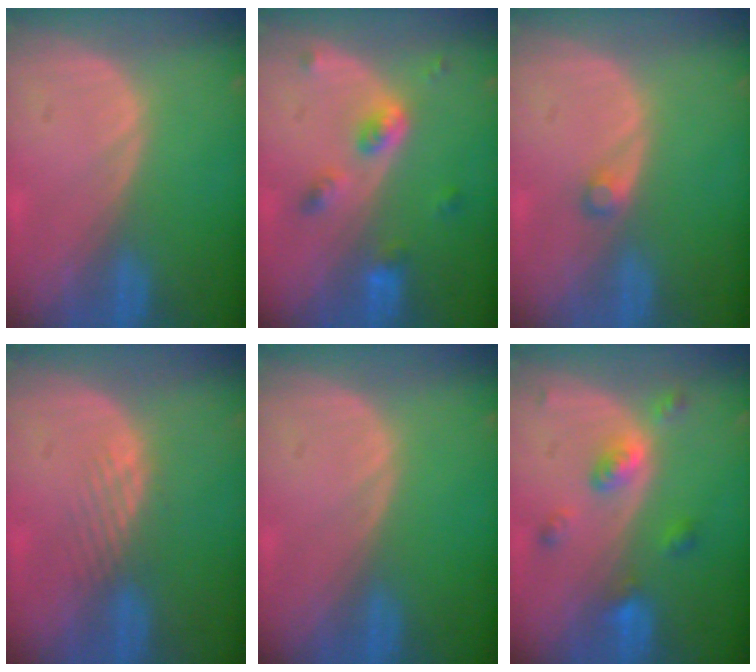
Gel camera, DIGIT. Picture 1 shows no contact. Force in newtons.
{"total": 4.8, "press": 4.4, "slide": 1.8}
{"total": 1.3, "press": 1.2, "slide": 0.3}
{"total": 2.9, "press": 2.3, "slide": 1.8}
{"total": 0.0}
{"total": 5.2, "press": 4.5, "slide": 2.5}